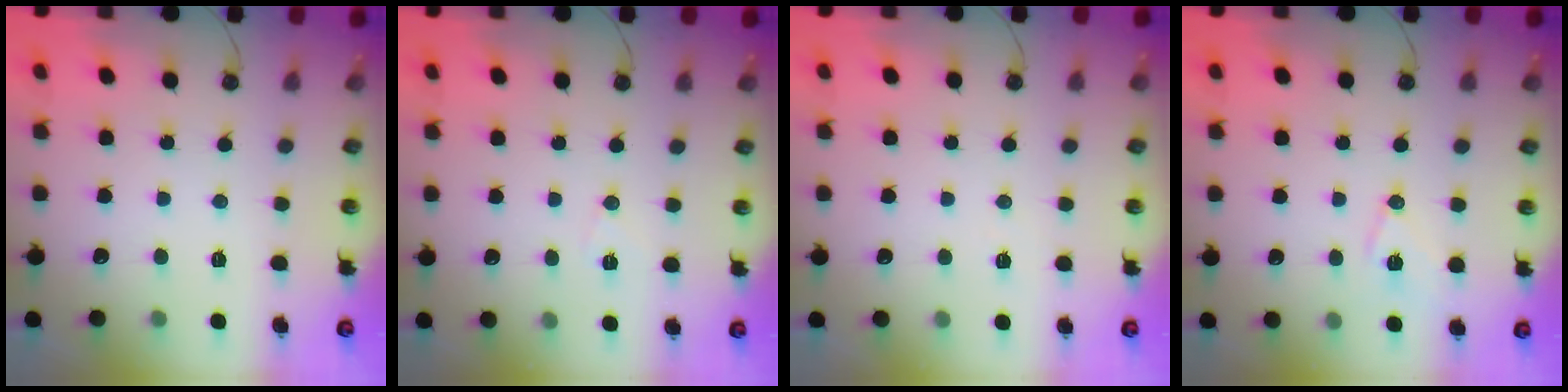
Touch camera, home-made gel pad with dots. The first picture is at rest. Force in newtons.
{"total": 5.0, "press": 3.3, "slide": 3.7}
{"total": 3.9, "press": 3.6, "slide": 1.6}
{"total": 8.4, "press": 7.8, "slide": 3.0}